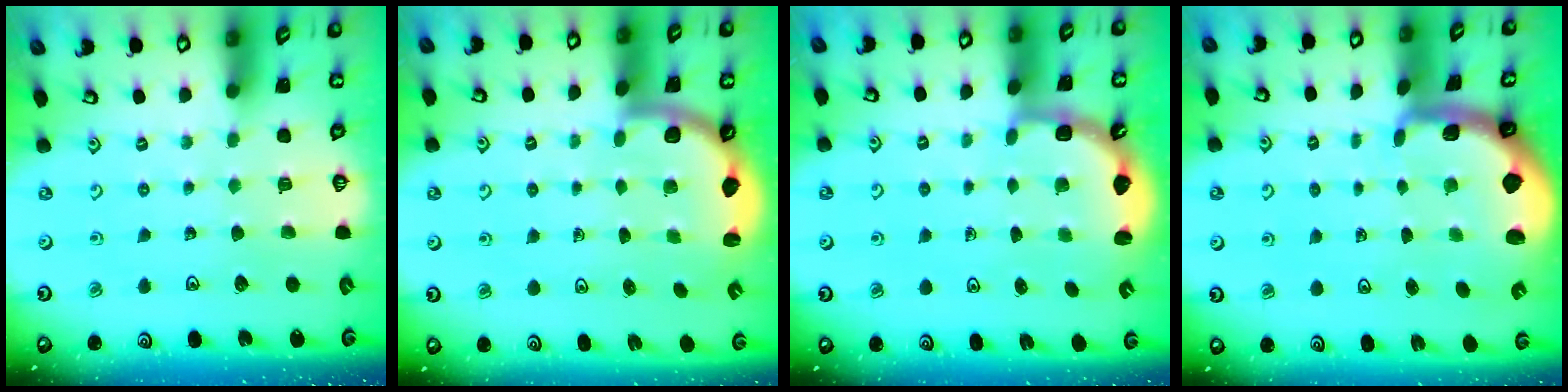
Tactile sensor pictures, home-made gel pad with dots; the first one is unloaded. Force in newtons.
{"total": 2.4, "press": 2.3, "slide": 0.6}
{"total": 3.3, "press": 2.5, "slide": 2.2}
{"total": 1.9, "press": 1.9, "slide": 0.4}